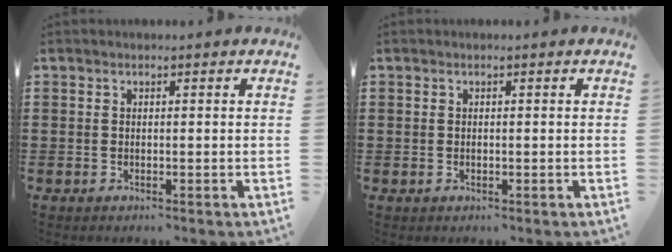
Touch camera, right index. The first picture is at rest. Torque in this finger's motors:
{"motor_torque": [-1.00, 1.14, -0.05, -0.01]}